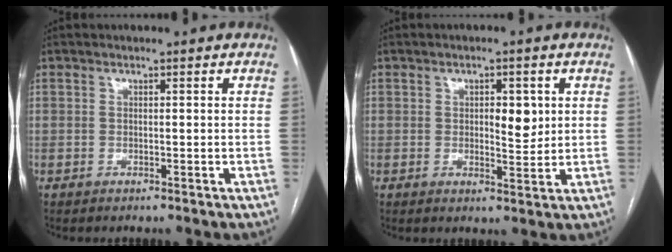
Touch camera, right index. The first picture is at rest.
{"total": 4.2, "force": [0.9, 1.7, 3.8], "torque": [-0.052, -0.004, 0.014]}